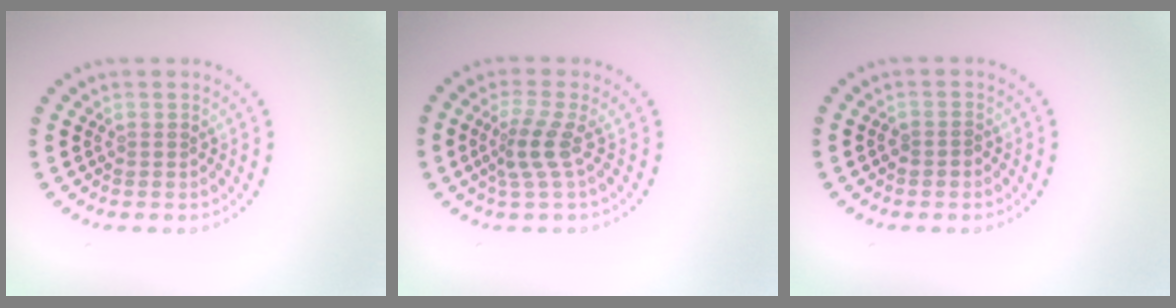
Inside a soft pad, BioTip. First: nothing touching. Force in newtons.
{"total": 2.7, "press": 1.9, "slide": 1.9}
{"total": 0.8, "press": 0.7, "slide": 0.4}